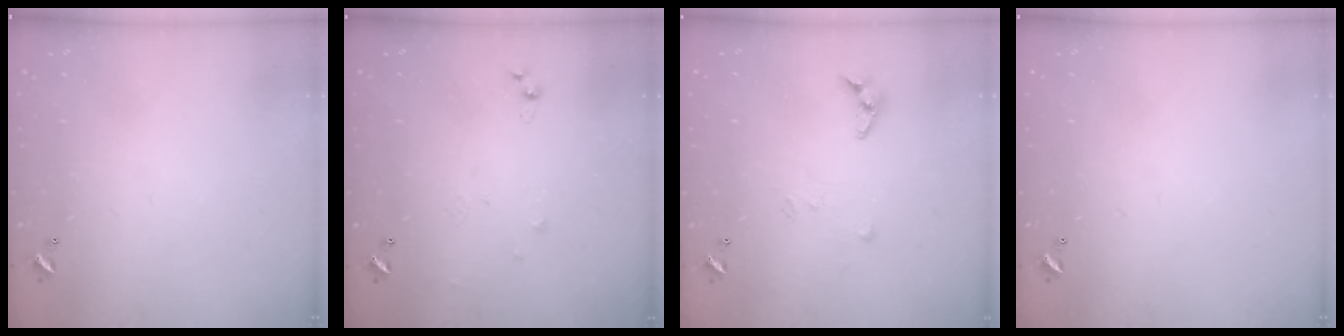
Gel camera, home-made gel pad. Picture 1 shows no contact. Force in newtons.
{"total": 5.1, "press": 5.1, "slide": 0.6}
{"total": 5.7, "press": 5.7, "slide": 0.4}
{"total": 0.0}